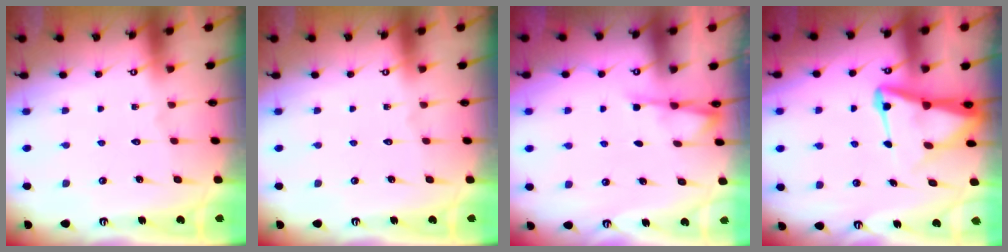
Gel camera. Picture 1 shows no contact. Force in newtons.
{"total": 0.0}
{"total": 2.9, "press": 2.9, "slide": 0.5}
{"total": 7.7, "press": 7.7, "slide": 0.8}